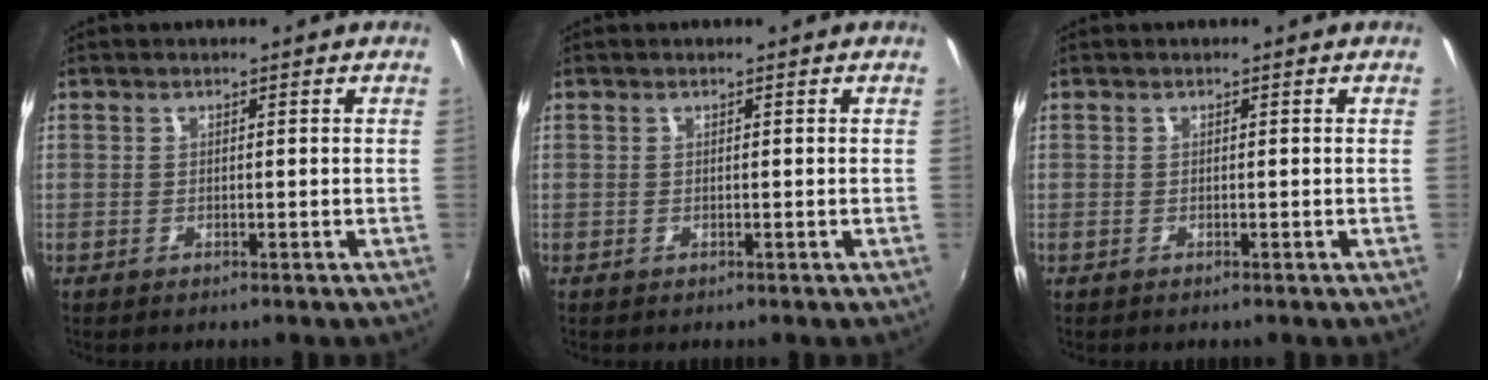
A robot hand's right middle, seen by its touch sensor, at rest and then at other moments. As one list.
[{"total": 0.0}, {"total": 0.0}]